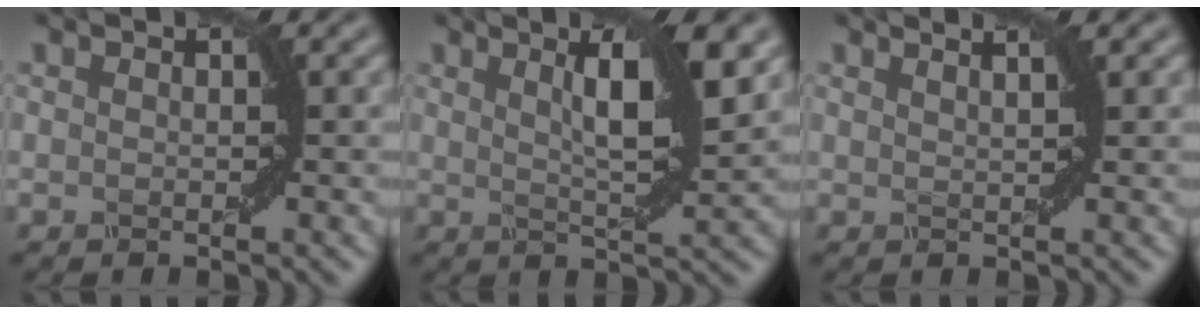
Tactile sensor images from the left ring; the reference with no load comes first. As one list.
[{"total": 5.8, "force": [2.1, 1.3, 5.3], "torque": [-0.072, 0.002, 0.035]}, {"total": 3.0, "force": [2.0, 1.3, 1.8], "torque": [-0.006, 0.014, -0.006]}]